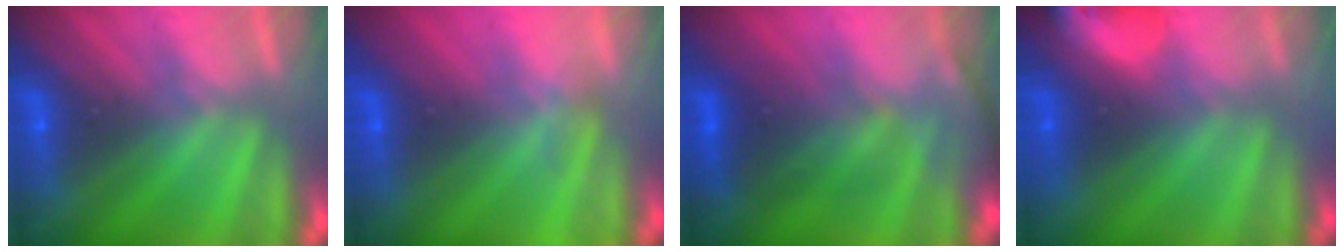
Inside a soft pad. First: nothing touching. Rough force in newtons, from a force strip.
{"total": 3.6}
{"total": 2.7}
{"total": 5.7}